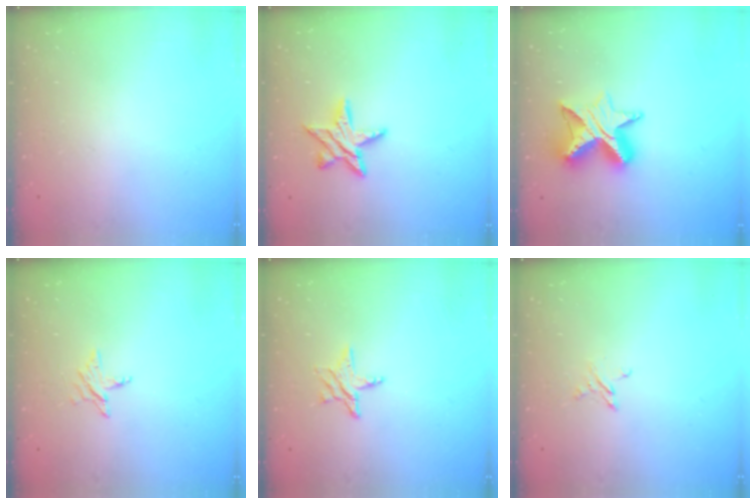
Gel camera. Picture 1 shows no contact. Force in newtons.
{"total": 10.1, "press": 10.1, "slide": 0.5}
{"total": 10.8, "press": 10.8, "slide": 0.7}
{"total": 3.6, "press": 3.6, "slide": 0.3}
{"total": 5.9, "press": 5.9, "slide": 0.4}
{"total": 3.2, "press": 3.2, "slide": 0.4}